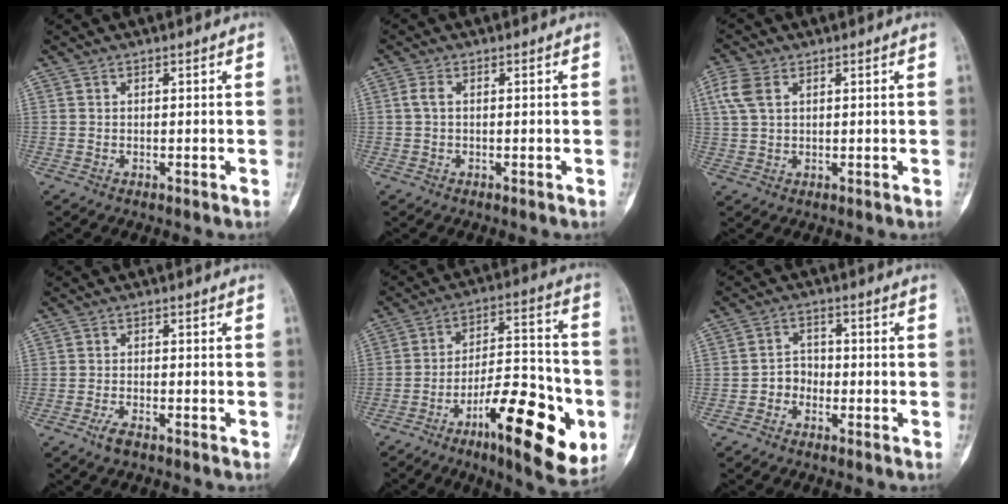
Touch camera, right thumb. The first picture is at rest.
{"total": 1.7, "force": [0.1, 0.9, 1.4], "torque": [-0.034, 0.000, -0.001]}
{"total": 5.3, "force": [2.0, 3.3, 3.6], "torque": [-0.087, 0.007, 0.042]}
{"total": 3.8, "force": [-2.6, 1.4, 2.4], "torque": [-0.054, 0.010, -0.050]}
{"total": 21.3, "force": [-8.6, 6.8, 18.3], "torque": [-0.259, 0.044, -0.131]}
{"total": 3.6, "force": [-1.6, 2.9, 1.2], "torque": [0.001, 0.020, -0.039]}